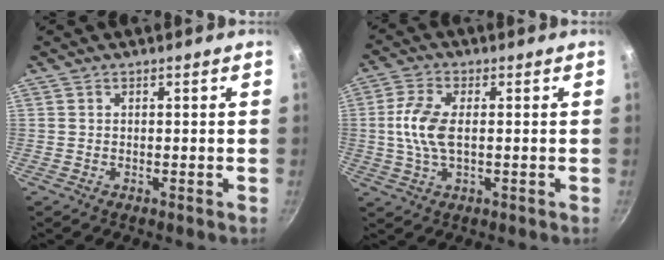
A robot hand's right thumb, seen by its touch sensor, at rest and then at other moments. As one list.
[{"total": 7.7, "force": [0.3, 3.8, 6.7], "torque": [-0.144, 0.008, 0.001]}]